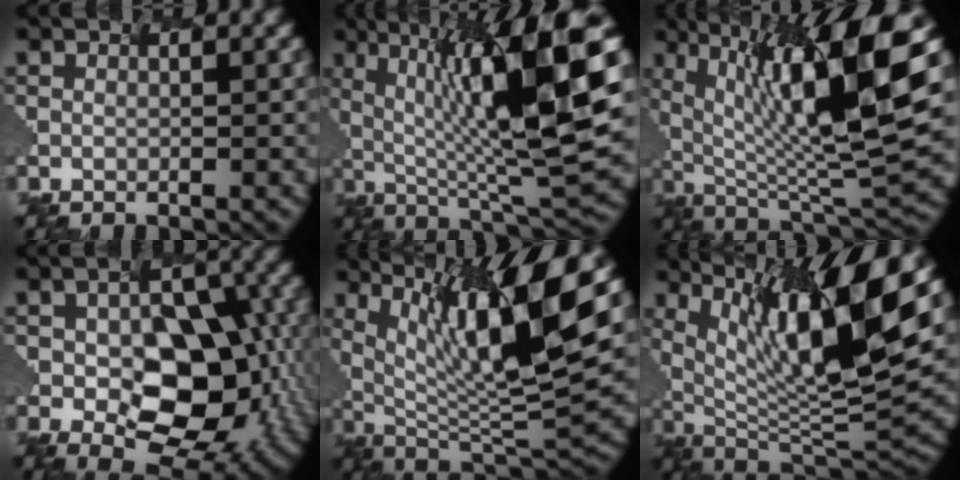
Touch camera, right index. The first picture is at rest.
{"total": 13.7, "force": [2.2, 3.2, 13.1], "torque": [-0.222, 0.007, 0.045]}
{"total": 12.6, "force": [3.2, 3.1, 11.8], "torque": [-0.209, 0.004, 0.070]}
{"total": 10.0, "force": [-2.7, 6.0, 7.5], "torque": [-0.122, -0.009, -0.026]}
{"total": 11.8, "force": [4.5, 2.8, 10.5], "torque": [-0.189, -0.001, 0.097]}
{"total": 12.4, "force": [5.0, 3.3, 10.8], "torque": [-0.193, 0.000, 0.103]}